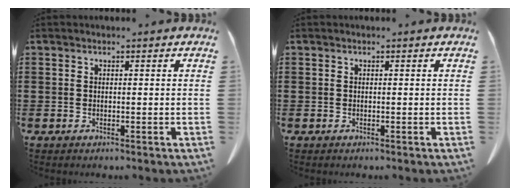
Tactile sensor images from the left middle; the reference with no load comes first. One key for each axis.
{"total": 0.0}